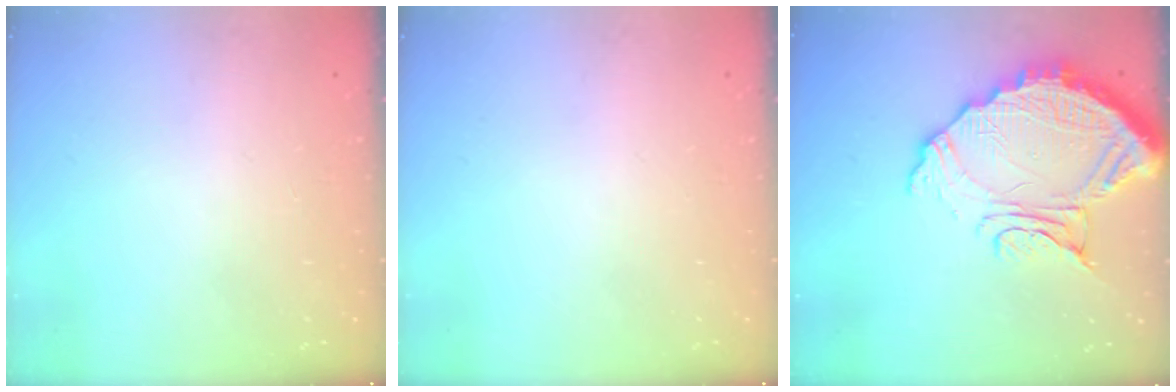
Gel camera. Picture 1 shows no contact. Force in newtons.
{"total": 0.0}
{"total": 16.5, "press": 16.4, "slide": 1.3}